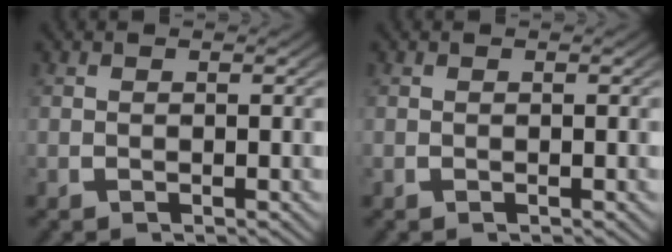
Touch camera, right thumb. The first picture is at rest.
{"total": 0.0}